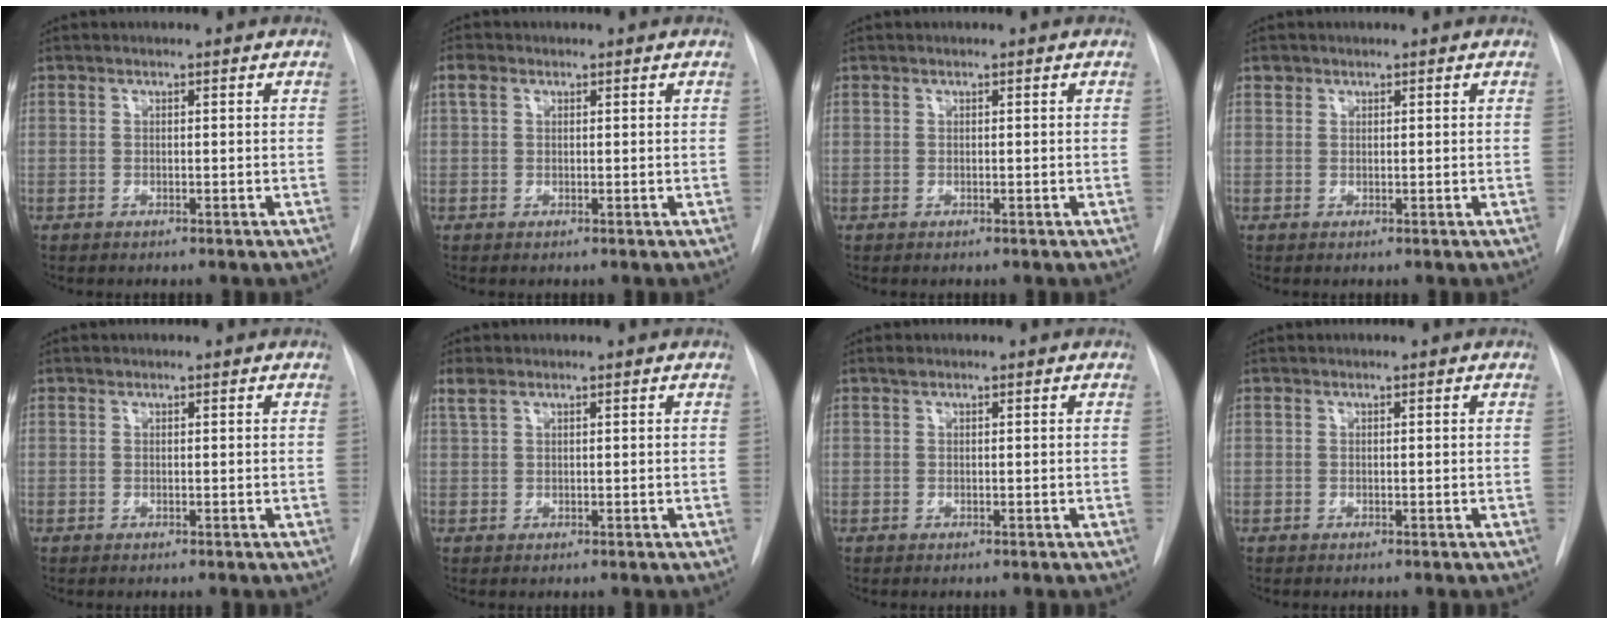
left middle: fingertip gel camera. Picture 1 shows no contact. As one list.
[{"total": 1.8, "force": [0.9, 1.2, 1.0], "torque": [-0.027, 0.018, 0.018]}, {"total": 0.0}, {"total": 0.9, "force": [0.6, 0.6, 0.0], "torque": [0.005, 0.006, 0.007]}, {"total": 0.0}, {"total": 1.8, "force": [1.3, 0.7, 1.0], "torque": [-0.032, 0.018, 0.031]}, {"total": 0.5, "force": [0.4, 0.2, 0.2], "torque": [-0.005, 0.008, 0.007]}, {"total": 0.0}]